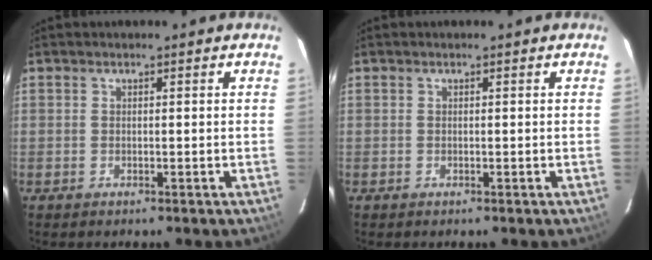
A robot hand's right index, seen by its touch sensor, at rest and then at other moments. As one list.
[{"total": 0.0}]